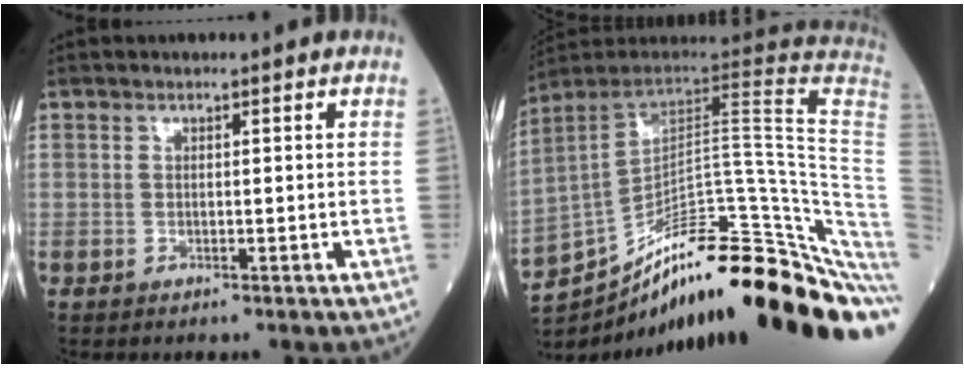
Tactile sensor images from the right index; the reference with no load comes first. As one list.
[{"total": 33.3, "force": [-23.8, 3.5, 23.0], "torque": [-0.213, 0.013, -0.326]}]